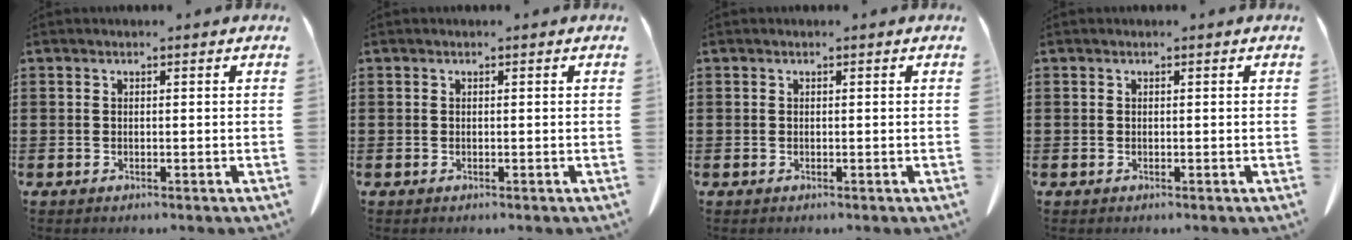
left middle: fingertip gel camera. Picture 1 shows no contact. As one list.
[{"total": 0.0}, {"total": 0.0}, {"total": 0.0}]